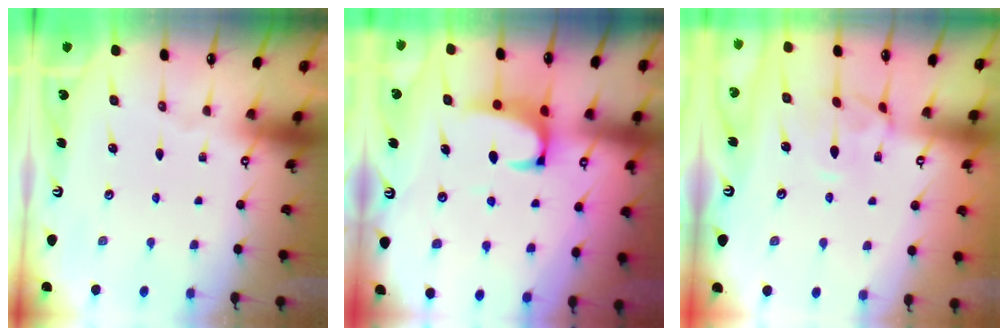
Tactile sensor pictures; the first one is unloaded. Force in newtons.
{"total": 2.2, "press": 2.0, "slide": 1.0}
{"total": 1.1, "press": 0.8, "slide": 0.7}